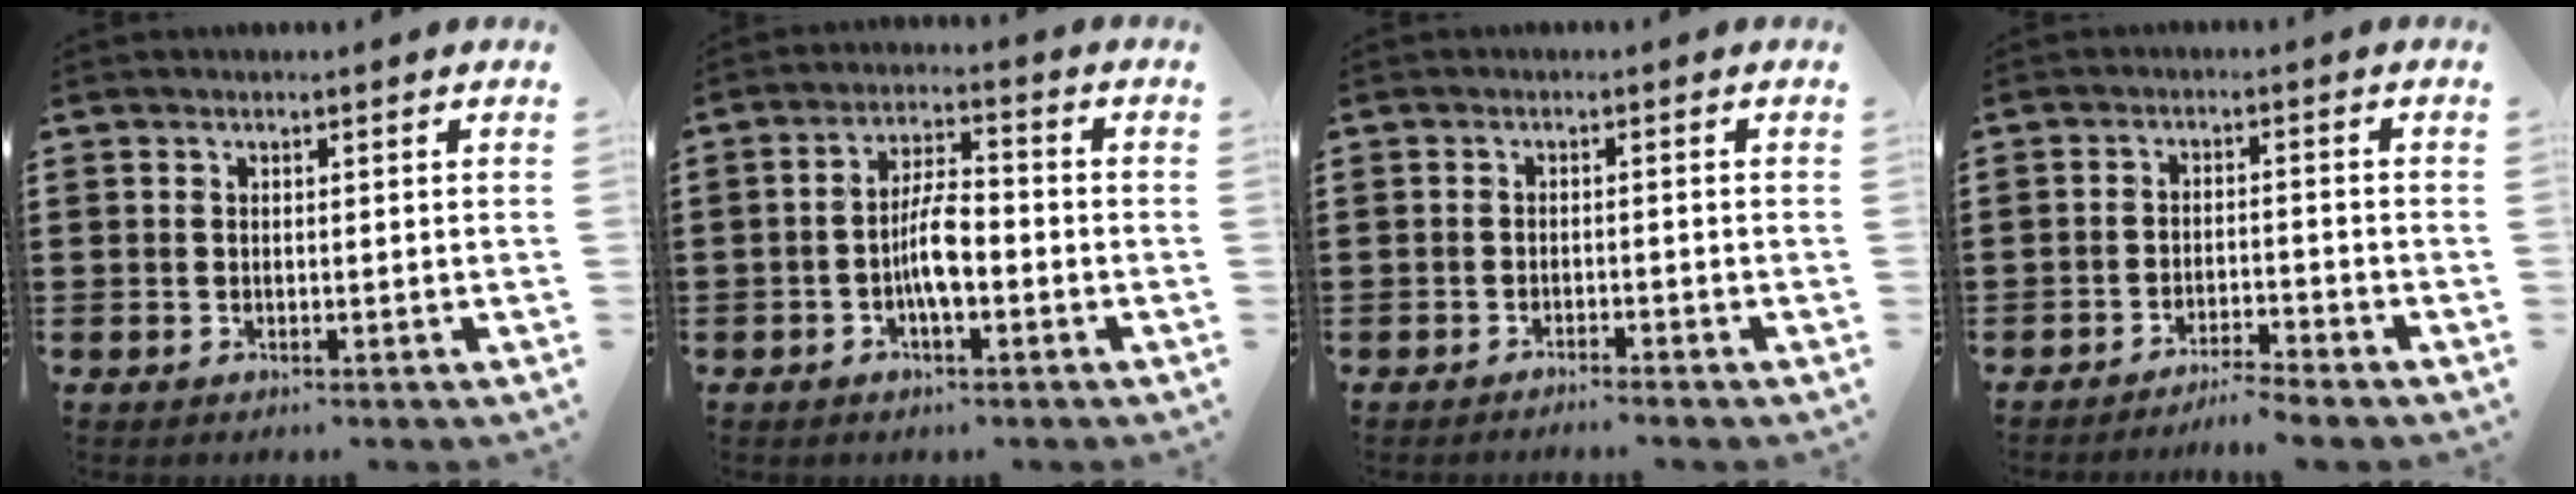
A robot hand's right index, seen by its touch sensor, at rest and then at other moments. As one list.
[{"total": 5.8, "force": [-1.7, 1.9, 5.2], "torque": [-0.104, 0.005, -0.036]}, {"total": 1.6, "force": [-1.6, -0.2, 0.2], "torque": [-0.006, 0.001, -0.033]}, {"total": 3.4, "force": [-3.4, -0.4, 0.5], "torque": [-0.013, -0.003, -0.072]}]